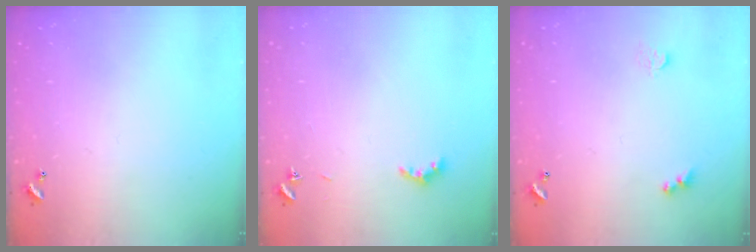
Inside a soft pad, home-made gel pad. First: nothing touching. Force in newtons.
{"total": 3.5, "press": 3.4, "slide": 1.0}
{"total": 2.9, "press": 2.8, "slide": 0.7}